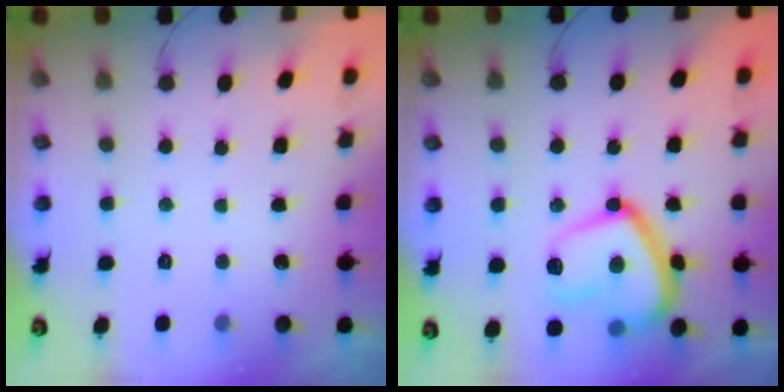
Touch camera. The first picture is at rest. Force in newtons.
{"total": 17.8, "press": 17.7, "slide": 1.6}